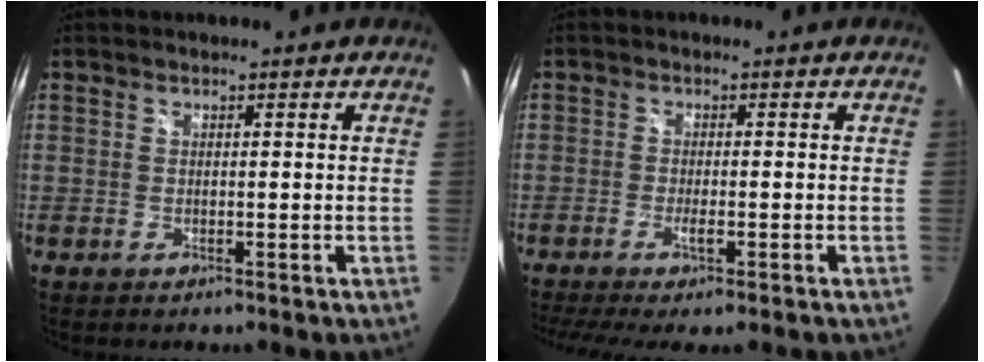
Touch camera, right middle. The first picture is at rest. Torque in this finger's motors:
{"motor_torque": [1.14, -1.00, 0.29, 0.06]}